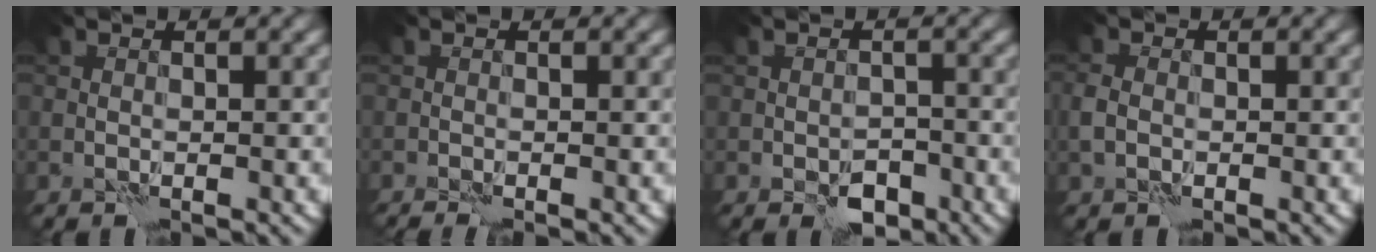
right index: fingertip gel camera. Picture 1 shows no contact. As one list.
[{"total": 1.4, "force": [-1.1, 0.0, 0.9], "torque": [-0.025, 0.002, -0.020]}, {"total": 3.0, "force": [-1.9, 1.7, 1.5], "torque": [-0.014, 0.000, -0.033]}, {"total": 1.7, "force": [-0.6, 1.3, 1.0], "torque": [-0.020, 0.001, -0.018]}]